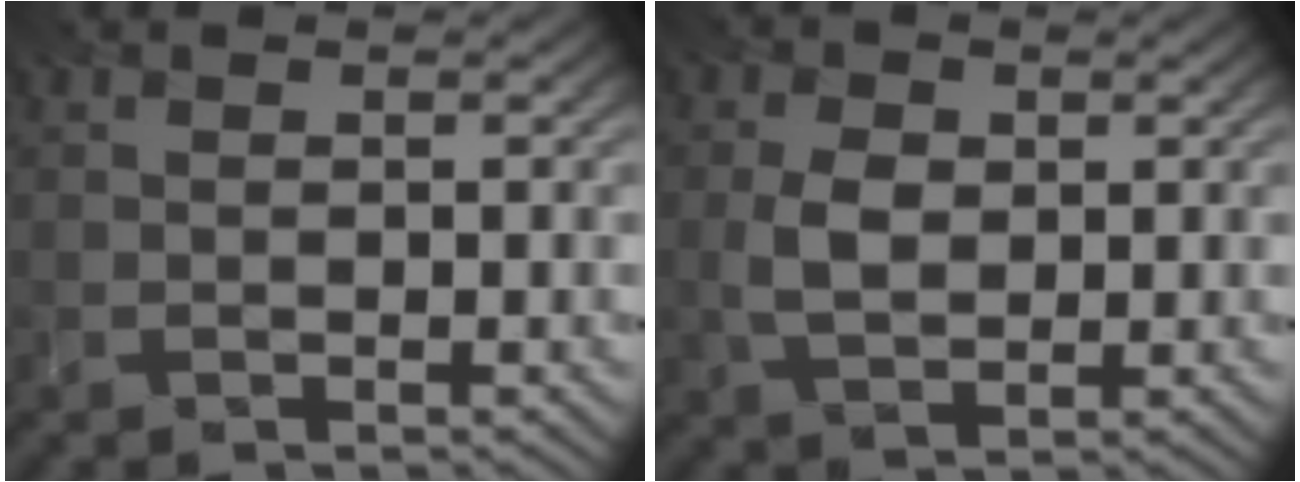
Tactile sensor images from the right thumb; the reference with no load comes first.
{"total": 3.5, "force": [0.3, 2.4, 2.6], "torque": [-0.064, 0.001, 0.005]}